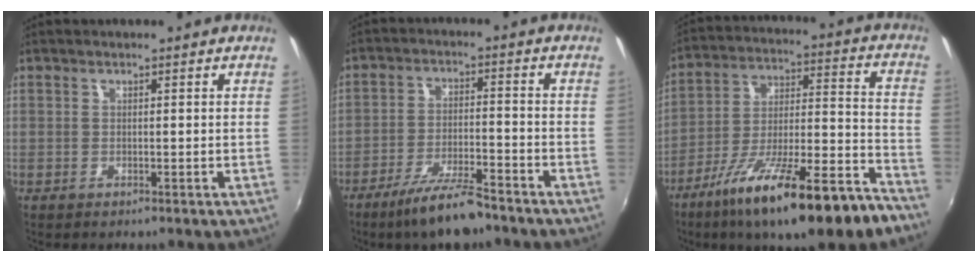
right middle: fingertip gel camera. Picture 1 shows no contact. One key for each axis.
{"total": 9.7, "fx": -7.7, "fy": 1.9, "fz": 5.6, "tx": -0.122, "ty": -0.010, "tz": -0.132}
{"total": 24.0, "fx": -16.3, "fy": 4.4, "fz": 17.0, "tx": -0.275, "ty": -0.037, "tz": -0.257}